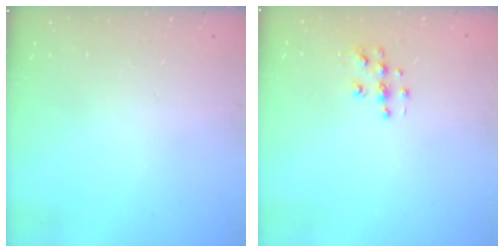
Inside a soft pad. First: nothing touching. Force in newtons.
{"total": 5.9, "press": 5.9, "slide": 0.1}